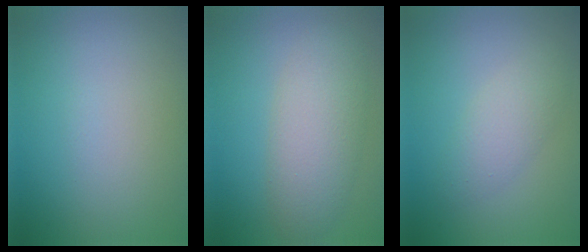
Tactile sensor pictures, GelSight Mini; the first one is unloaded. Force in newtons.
{"total": 5.1, "press": 5.1, "slide": 0.1}
{"total": 2.7, "press": 2.7, "slide": 0.2}